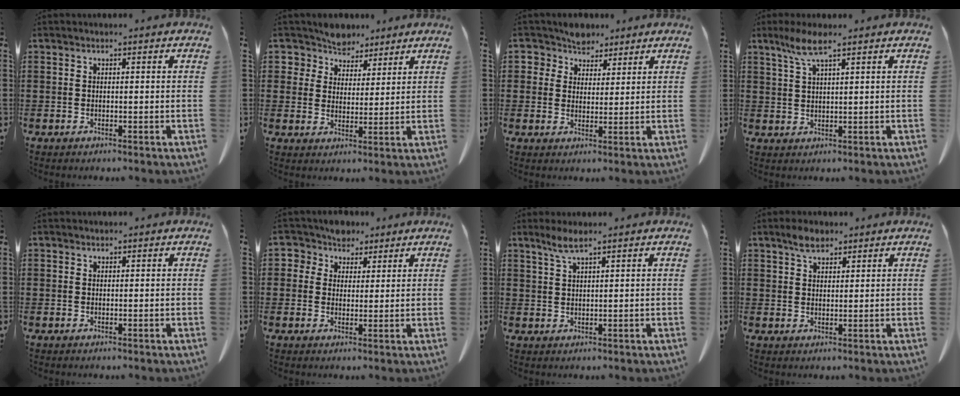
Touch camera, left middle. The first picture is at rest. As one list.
[{"total": 6.1, "force": [5.3, 3.0, 0.2], "torque": [-0.039, -0.020, 0.098]}, {"total": 5.2, "force": [4.0, 3.2, 0.7], "torque": [-0.040, -0.002, 0.073]}, {"total": 4.7, "force": [2.9, 0.7, 3.7], "torque": [-0.080, 0.004, 0.052]}, {"total": 0.0}, {"total": 4.5, "force": [2.9, 3.5, 0.6], "torque": [-0.029, 0.002, 0.049]}, {"total": 3.0, "force": [2.1, 0.3, 2.1], "torque": [-0.046, 0.002, 0.038]}, {"total": 3.2, "force": [2.4, 1.3, 1.6], "torque": [-0.037, 0.006, 0.045]}]